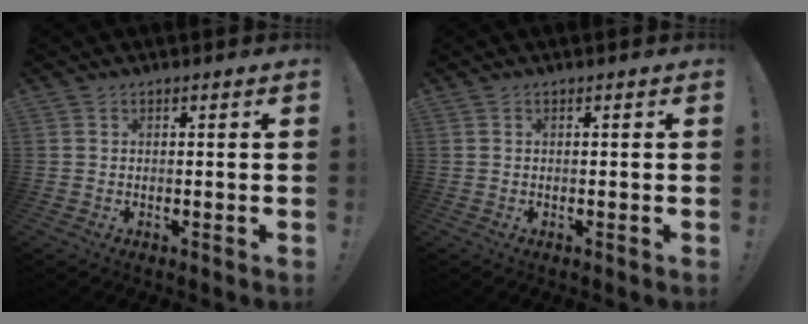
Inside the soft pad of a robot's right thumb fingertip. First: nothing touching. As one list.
[{"total": 0.0}]